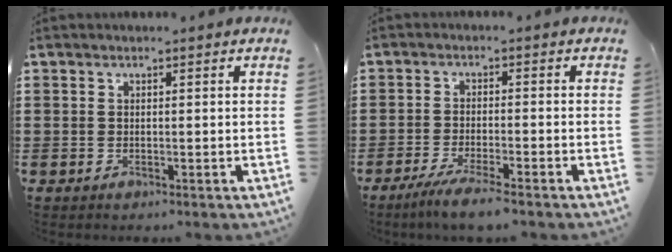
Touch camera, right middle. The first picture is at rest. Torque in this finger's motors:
{"motor_torque": [1.96, 0.17, 0.28, 0.13]}